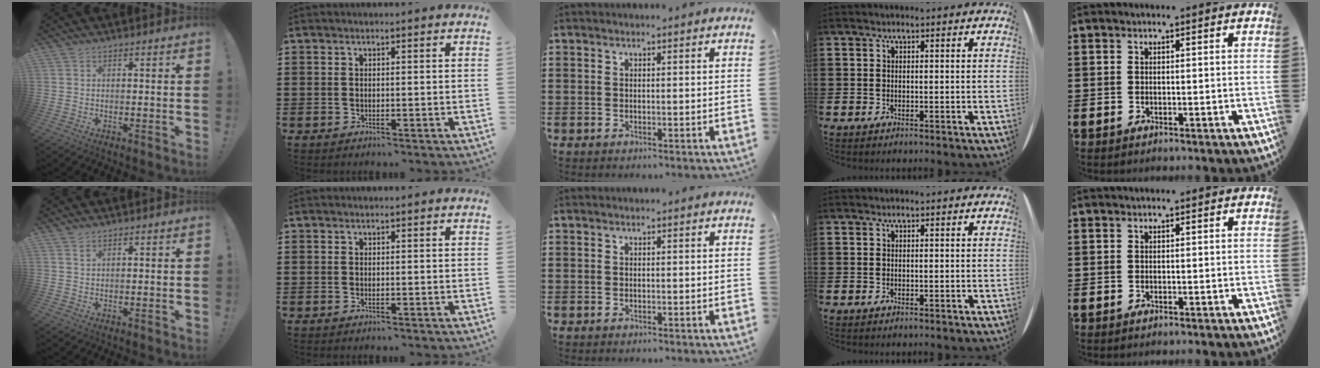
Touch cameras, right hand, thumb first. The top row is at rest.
{"thumb": {"total": 0.9, "force": [0.7, 0.3, 0.5], "torque": [-0.008, -0.001, 0.012]}}